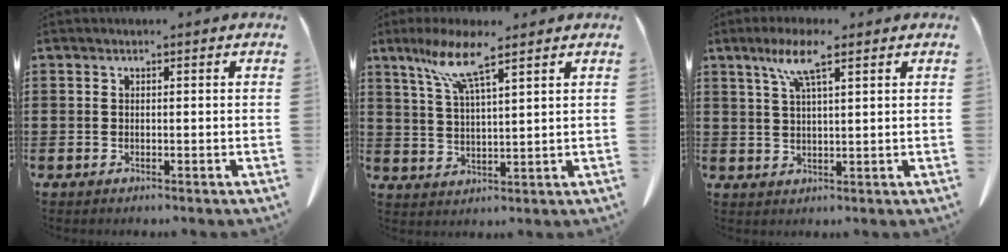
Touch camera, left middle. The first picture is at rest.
{"total": 7.7, "force": [5.1, 0.5, 5.7], "torque": [-0.125, -0.006, 0.089]}
{"total": 6.0, "force": [3.5, 0.7, 4.8], "torque": [-0.102, 0.006, 0.059]}